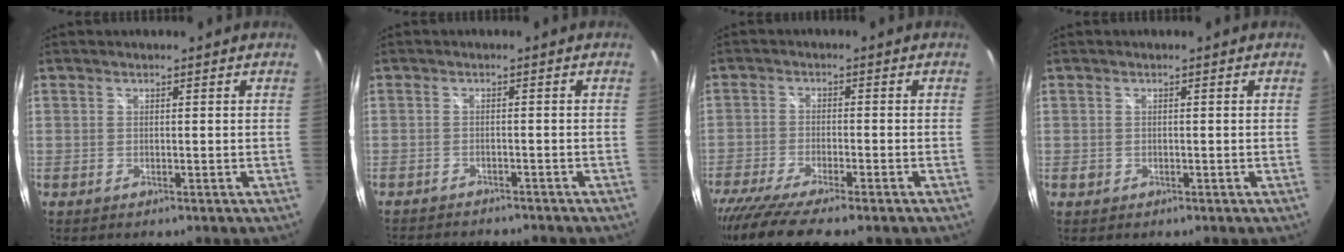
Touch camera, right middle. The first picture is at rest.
{"total": 7.5, "force": [-6.8, 1.9, 2.3], "torque": [-0.057, -0.011, -0.101]}
{"total": 11.3, "force": [-9.1, 1.3, 6.6], "torque": [-0.145, -0.044, -0.155]}
{"total": 0.9, "force": [-0.4, 0.8, 0.3], "torque": [-0.004, -0.002, -0.006]}